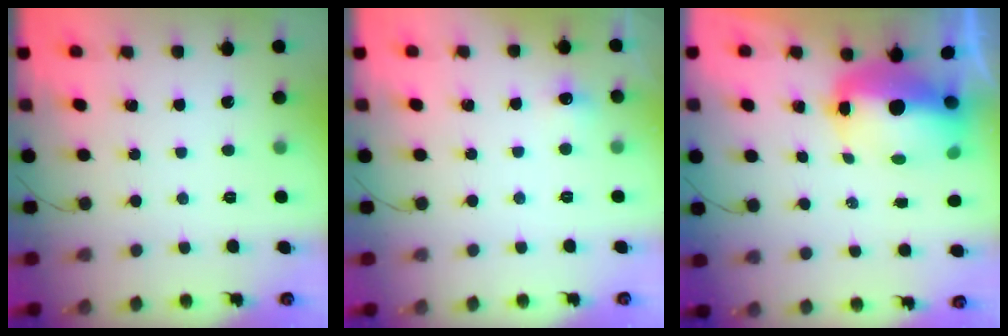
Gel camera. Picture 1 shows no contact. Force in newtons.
{"total": 4.8, "press": 4.6, "slide": 1.2}
{"total": 11.4, "press": 11.1, "slide": 2.3}